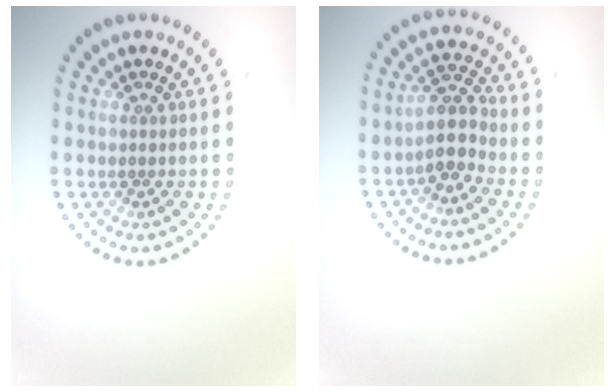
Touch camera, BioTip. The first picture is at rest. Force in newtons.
{"total": 2.7, "press": 2.2, "slide": 1.6}